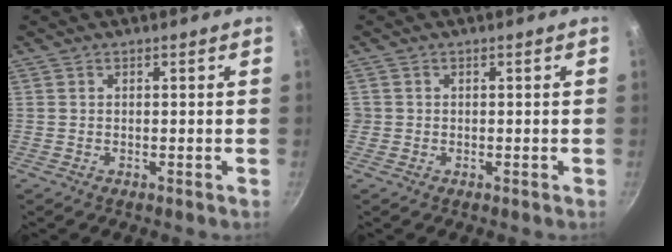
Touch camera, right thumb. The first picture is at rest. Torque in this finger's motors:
{"motor_torque": [0.16, 0.08, 0.30, 0.14, 0.00]}